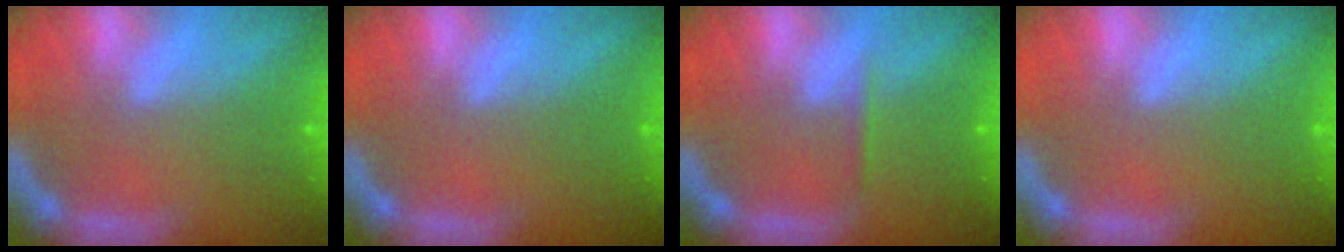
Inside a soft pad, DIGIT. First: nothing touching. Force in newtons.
{"total": 0.0}
{"total": 0.9}
{"total": 0.0}